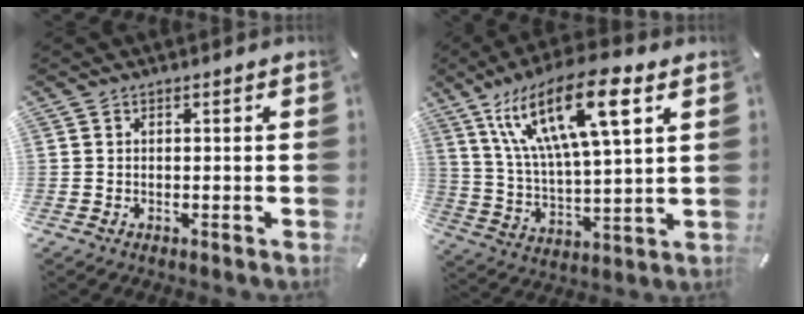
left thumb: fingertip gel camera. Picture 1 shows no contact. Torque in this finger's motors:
{"motor_torque": [2.62, 2.14, 1.69, -1.08, 0.67]}